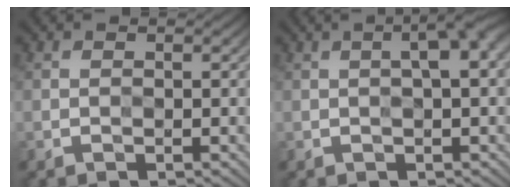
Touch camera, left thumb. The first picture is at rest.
{"total": 3.6, "force": [0.7, 0.6, 3.4], "torque": [-0.051, 0.016, 0.010]}